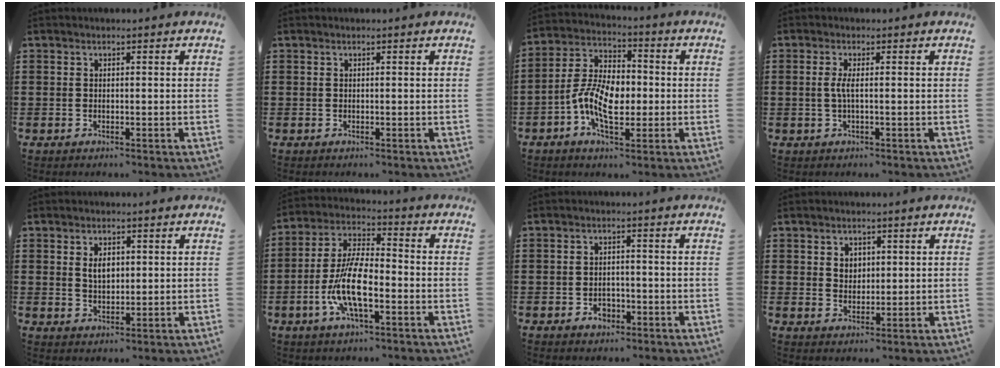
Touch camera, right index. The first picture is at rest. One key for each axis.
{"total": 0.0}
{"total": 8.9, "fx": -1.9, "fy": 4.9, "fz": 7.2, "tx": -0.161, "ty": 0.005, "tz": -0.041}
{"total": 2.1, "fx": -0.2, "fy": 0.1, "fz": 2.1, "tx": -0.050, "ty": -0.006, "tz": -0.007}
{"total": 3.1, "fx": 0.8, "fy": 1.9, "fz": 2.3, "tx": -0.042, "ty": 0.005, "tz": 0.011}
{"total": 10.1, "fx": -3.0, "fy": 3.6, "fz": 8.9, "tx": -0.201, "ty": -0.008, "tz": -0.063}
{"total": 2.5, "fx": -1.4, "fy": 1.6, "fz": 1.3, "tx": -0.027, "ty": -0.001, "tz": -0.027}
{"total": 2.4, "fx": 1.0, "fy": 2.0, "fz": 0.8, "tx": -0.024, "ty": 0.009, "tz": 0.018}